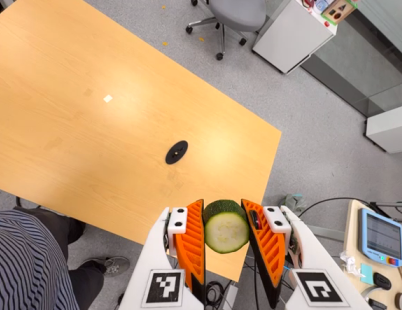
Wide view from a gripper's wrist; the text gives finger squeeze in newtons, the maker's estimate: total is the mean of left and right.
{"total": 11.0, "left": 10.0, "right": 12.0}